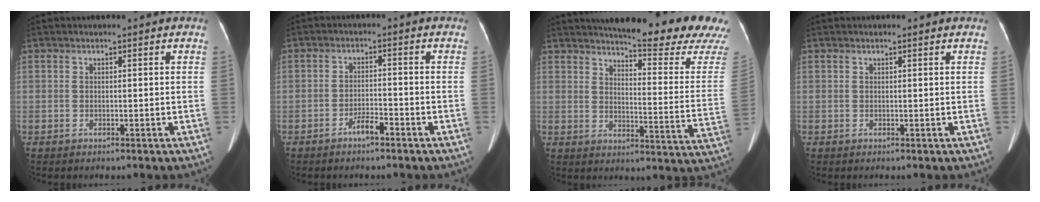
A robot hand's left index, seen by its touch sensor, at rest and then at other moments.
{"total": 2.8, "force": [-2.1, 0.5, 1.8], "torque": [-0.033, 0.001, -0.037]}
{"total": 22.8, "force": [20.9, 0.3, 9.2], "torque": [-0.127, -0.105, 0.245]}
{"total": 0.8, "force": [0.7, 0.1, 0.4], "torque": [-0.009, 0.011, 0.011]}